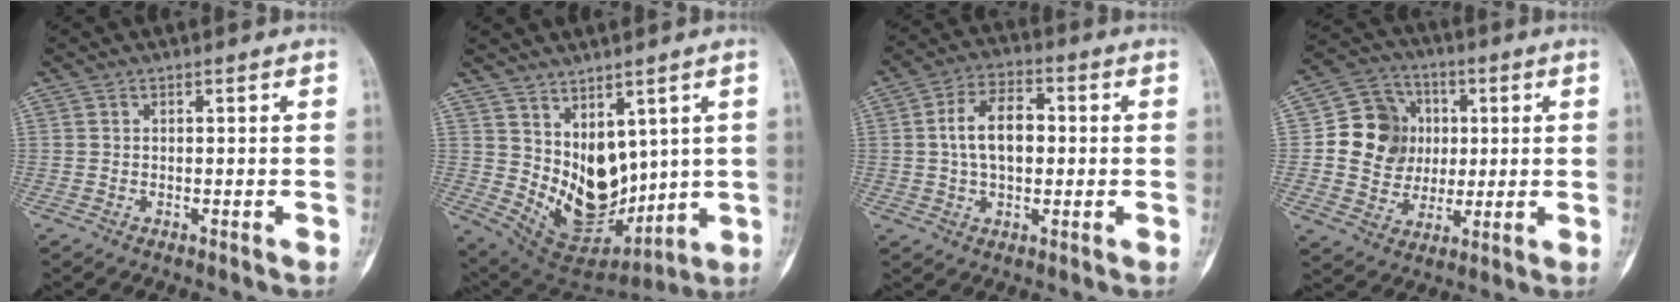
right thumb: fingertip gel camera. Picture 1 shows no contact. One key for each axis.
{"total": 14.2, "fx": 2.6, "fy": 9.3, "fz": 10.4, "tx": -0.123, "ty": -0.038, "tz": 0.084}
{"total": 10.3, "fx": 0.7, "fy": 6.2, "fz": 8.2, "tx": -0.131, "ty": 0.018, "tz": 0.008}
{"total": 15.9, "fx": 1.7, "fy": 13.5, "fz": 8.4, "tx": -0.112, "ty": 0.009, "tz": 0.033}